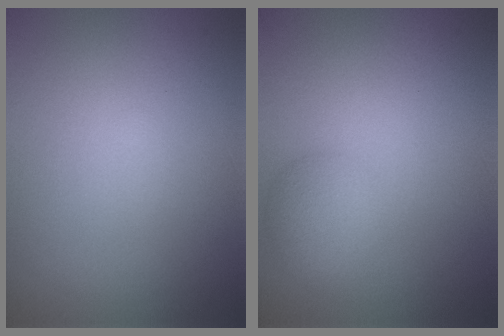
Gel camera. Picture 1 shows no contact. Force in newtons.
{"total": 2.5, "press": 2.5, "slide": 0.1}